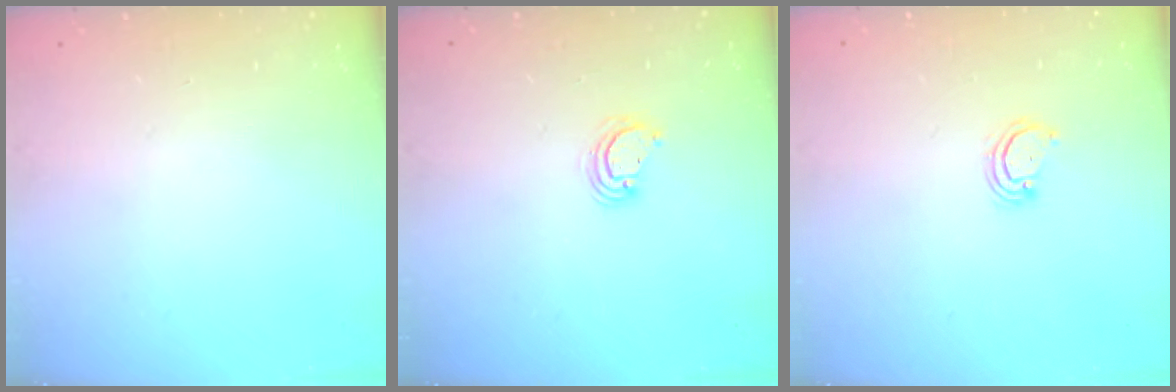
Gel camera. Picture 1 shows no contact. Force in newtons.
{"total": 3.7, "press": 3.7, "slide": 0.3}
{"total": 2.8, "press": 2.8, "slide": 0.2}